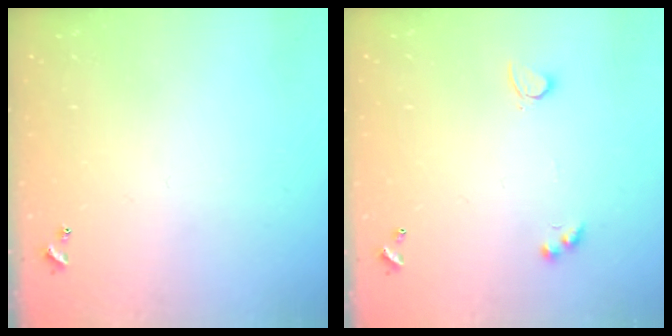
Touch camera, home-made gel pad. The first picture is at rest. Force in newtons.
{"total": 2.9, "press": 2.6, "slide": 1.3}